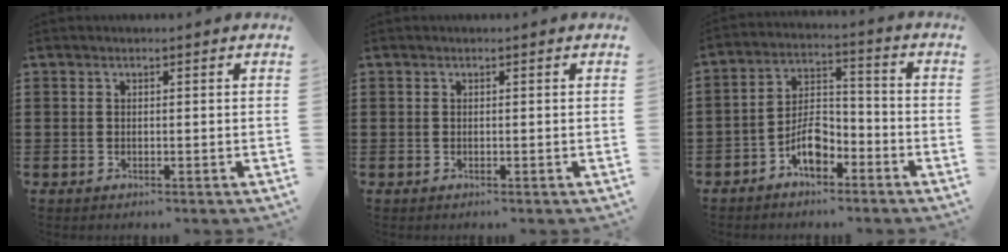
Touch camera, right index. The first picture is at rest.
{"total": 0.0}
{"total": 6.6, "force": [-4.1, 3.2, 4.1], "torque": [-0.079, 0.016, -0.078]}